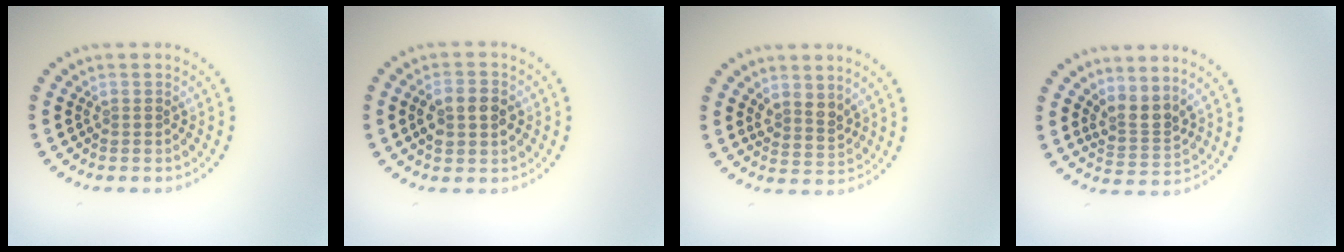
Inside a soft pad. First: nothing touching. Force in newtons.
{"total": 3.6, "press": 3.6, "slide": 0.1}
{"total": 2.2, "press": 1.8, "slide": 1.3}
{"total": 2.5, "press": 1.9, "slide": 1.7}